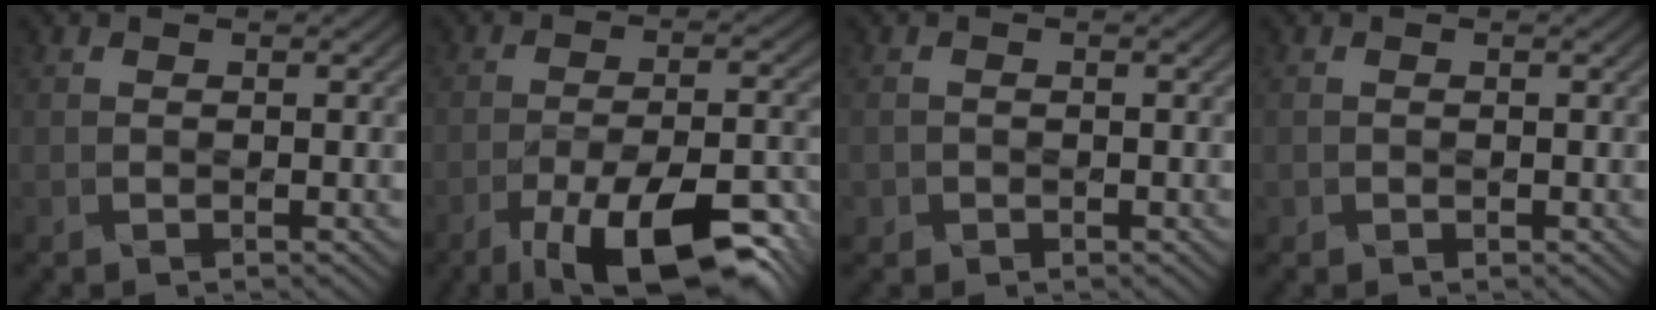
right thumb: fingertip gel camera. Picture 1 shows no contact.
{"total": 15.1, "force": [-9.6, 4.9, 10.6], "torque": [-0.181, -0.022, -0.137]}
{"total": 1.2, "force": [-0.5, 1.1, -0.1], "torque": [-0.008, 0.007, -0.008]}
{"total": 0.5, "force": [-0.1, 0.5, 0.0], "torque": [-0.005, 0.002, -0.001]}